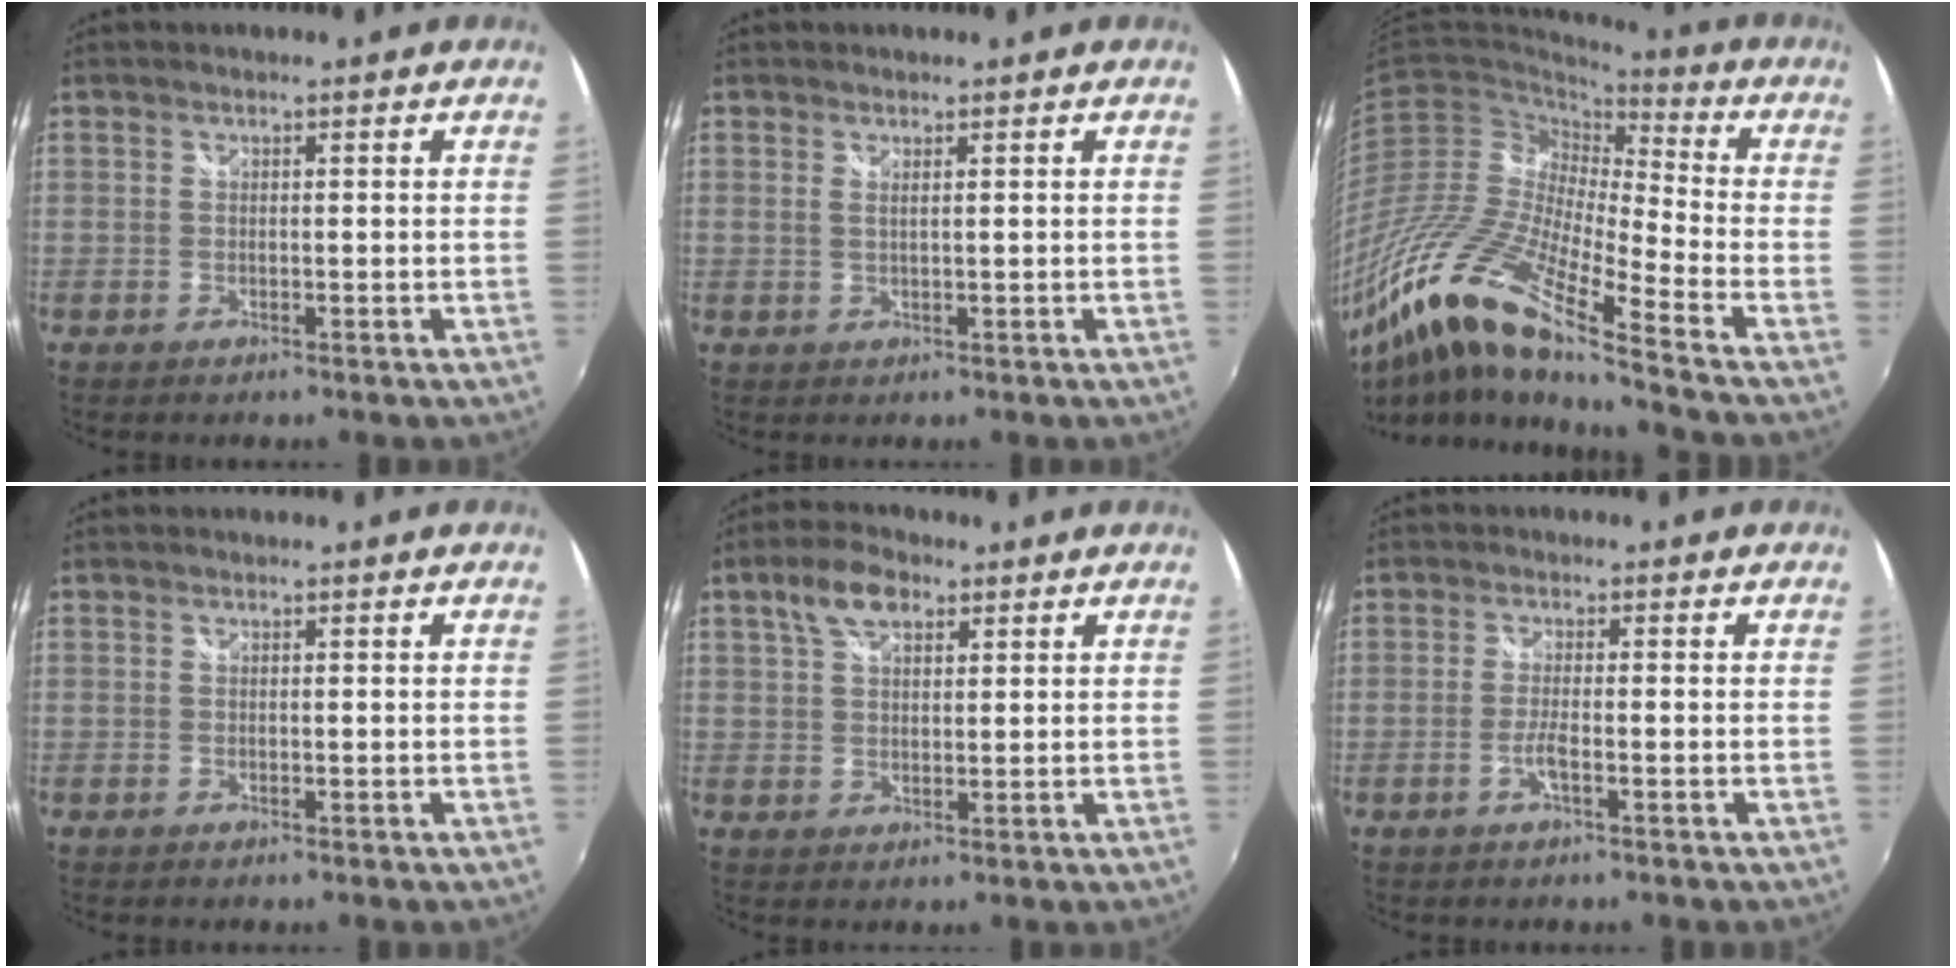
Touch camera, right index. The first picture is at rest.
{"total": 1.1, "force": [0.6, 0.0, 0.9], "torque": [-0.018, -0.001, 0.010]}
{"total": 24.0, "force": [-15.7, 3.1, 17.9], "torque": [-0.326, -0.047, -0.320]}
{"total": 0.0}
{"total": 6.5, "force": [3.4, 3.4, 4.4], "torque": [-0.084, 0.018, 0.062]}
{"total": 2.5, "force": [-1.1, -0.1, 2.2], "torque": [-0.047, -0.003, -0.023]}